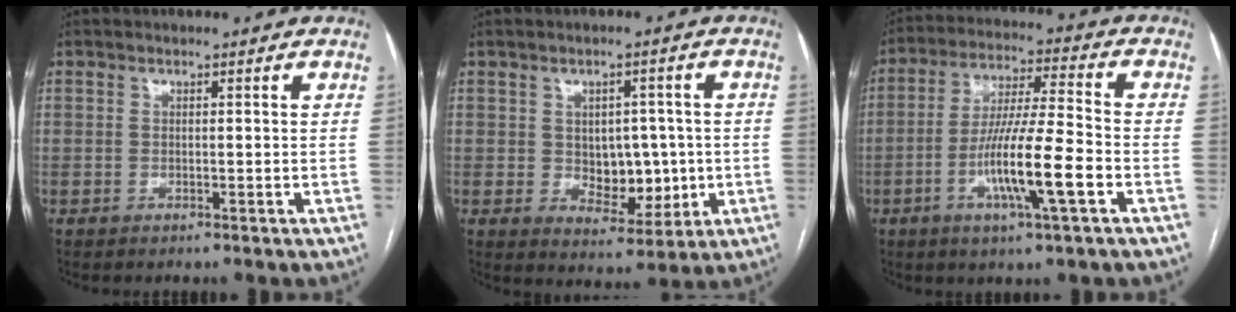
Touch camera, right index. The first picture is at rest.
{"total": 7.8, "force": [-0.3, 4.9, 6.0], "torque": [-0.079, 0.005, 0.009]}
{"total": 12.5, "force": [-4.3, 0.5, 11.8], "torque": [-0.220, -0.006, -0.079]}